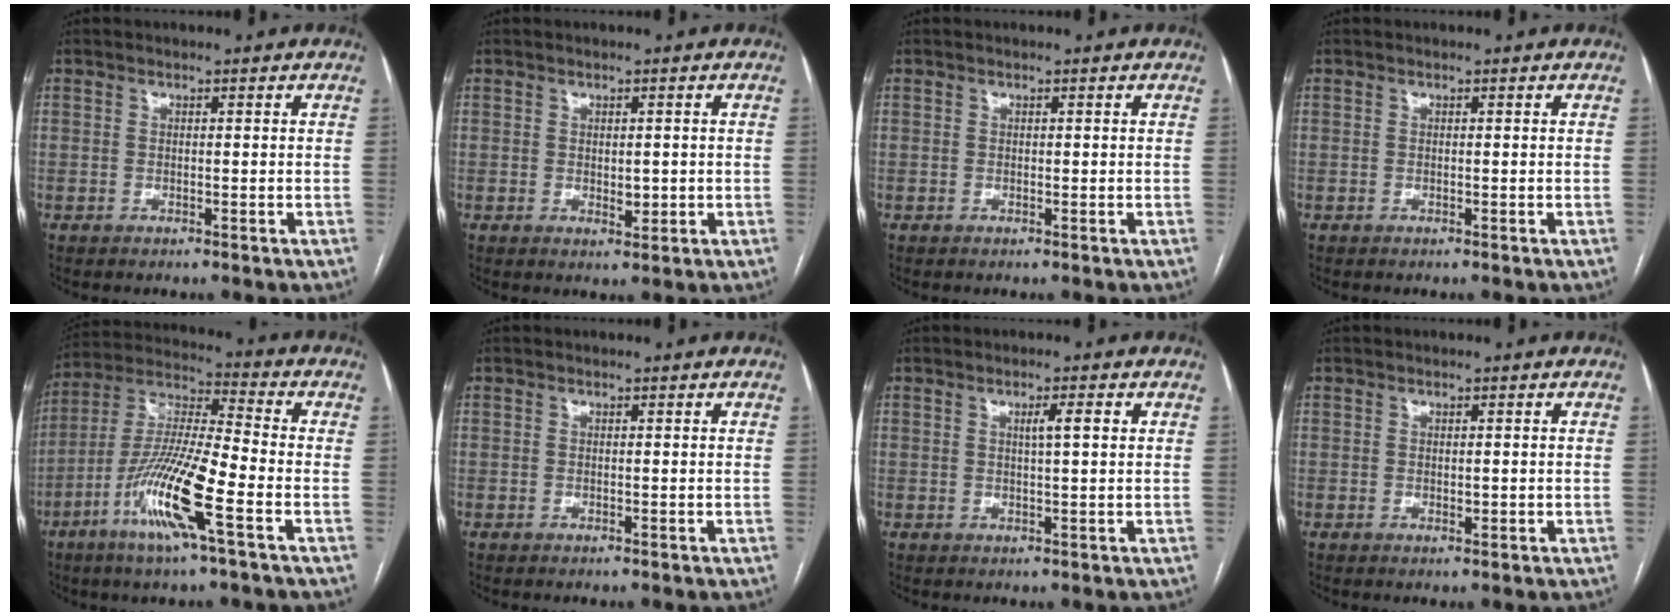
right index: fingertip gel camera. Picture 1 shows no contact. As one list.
[{"total": 2.2, "force": [-0.1, 1.1, 1.9], "torque": [-0.029, -0.004, 0.005]}, {"total": 0.0}, {"total": 0.0}, {"total": 14.7, "force": [-6.2, 0.6, 13.3], "torque": [-0.271, -0.013, -0.122]}, {"total": 0.0}, {"total": 2.5, "force": [0.8, -0.1, 2.3], "torque": [-0.040, 0.003, 0.013]}, {"total": 0.9, "force": [0.0, 0.4, 0.8], "torque": [-0.014, -0.003, 0.003]}]